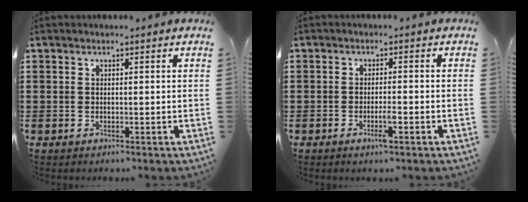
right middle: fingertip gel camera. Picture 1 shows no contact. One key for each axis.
{"total": 2.4, "fx": -1.2, "fy": 0.3, "fz": 2.1, "tx": -0.037, "ty": 0.001, "tz": -0.021}